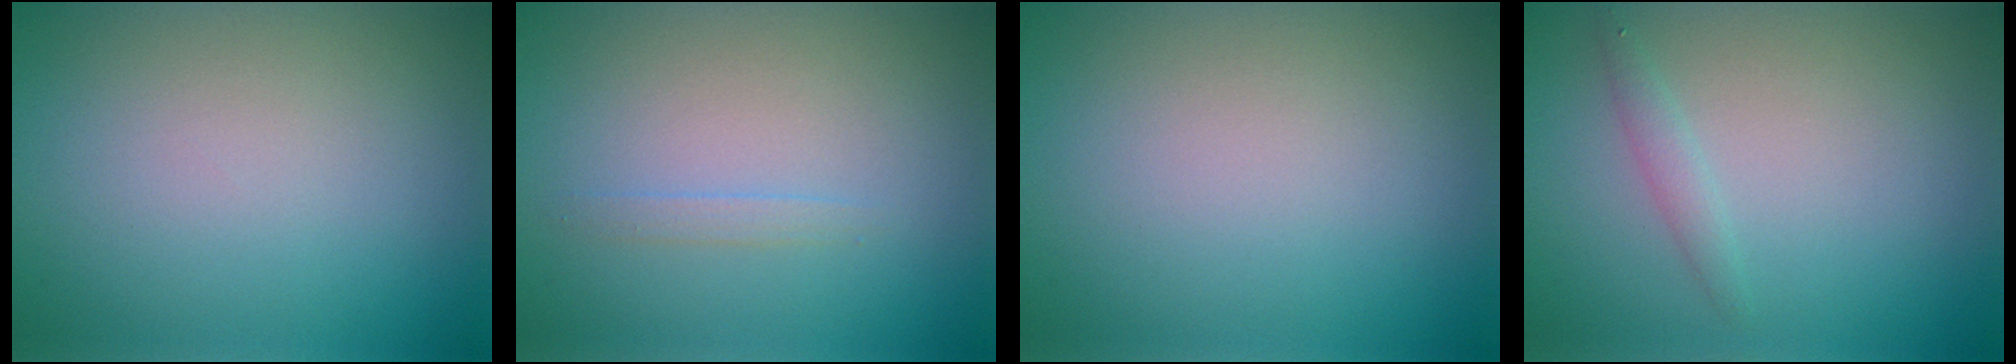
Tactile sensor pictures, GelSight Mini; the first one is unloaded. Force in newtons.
{"total": 0.8, "press": 0.8, "slide": 0.0}
{"total": 0.0}
{"total": 1.2, "press": 1.2, "slide": 0.0}